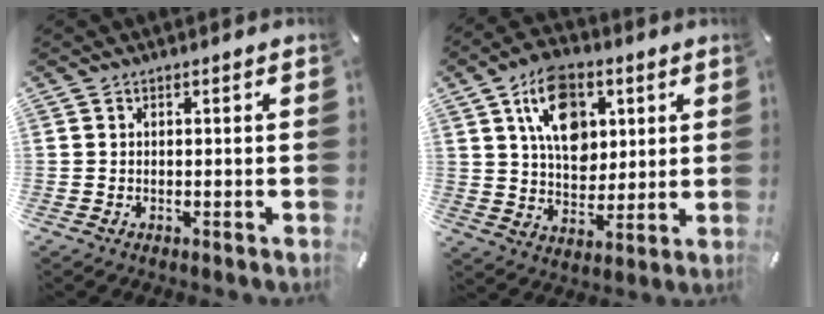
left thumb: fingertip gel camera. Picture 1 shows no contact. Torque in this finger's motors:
{"motor_torque": [2.46, 2.55, 2.07, -0.70, 0.27]}